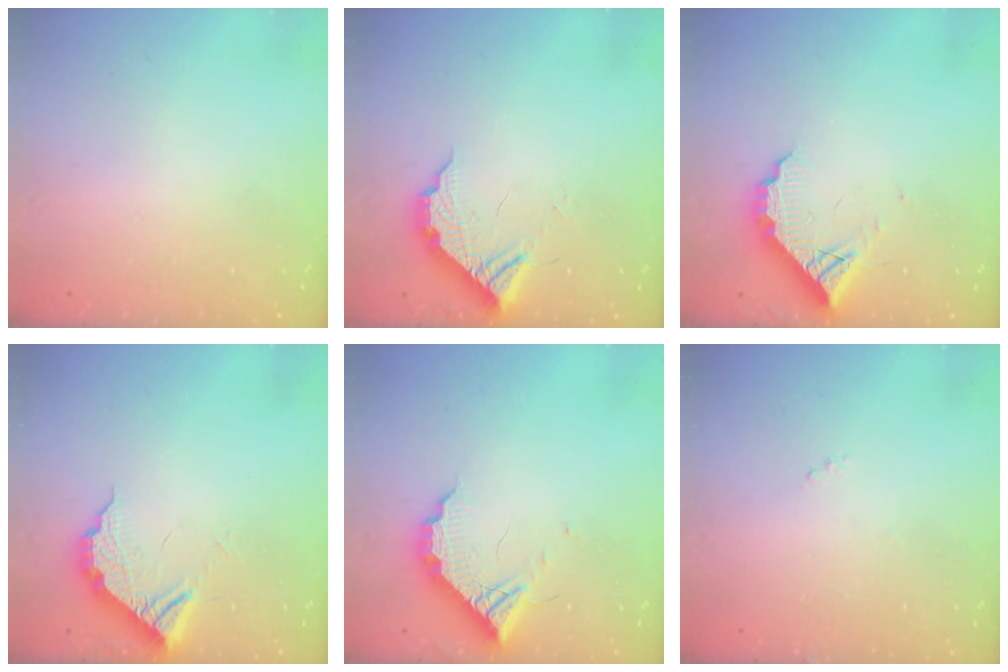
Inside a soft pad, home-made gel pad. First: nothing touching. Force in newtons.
{"total": 10.4, "press": 10.4, "slide": 0.4}
{"total": 10.0, "press": 10.0, "slide": 0.8}
{"total": 9.5, "press": 9.5, "slide": 0.5}
{"total": 11.1, "press": 11.1, "slide": 0.5}
{"total": 6.7, "press": 6.7, "slide": 0.6}